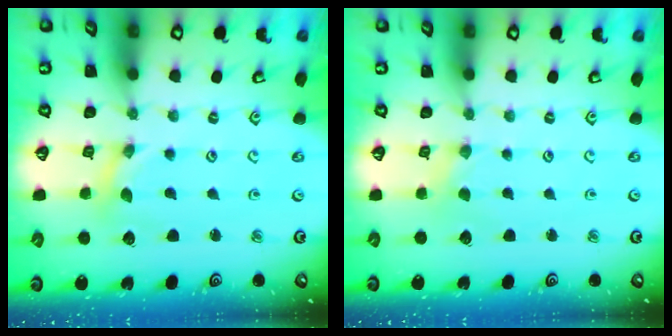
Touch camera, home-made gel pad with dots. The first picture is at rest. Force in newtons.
{"total": 0.5, "press": 0.5, "slide": 0.1}